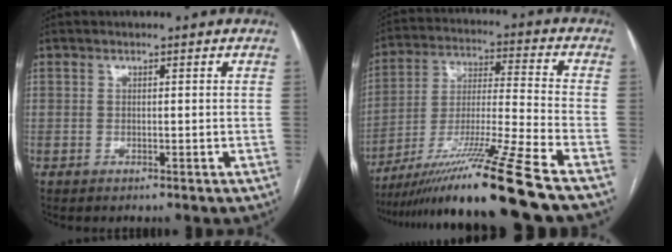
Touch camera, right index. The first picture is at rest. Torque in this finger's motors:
{"motor_torque": [2.05, -0.09, 0.91, 0.21]}